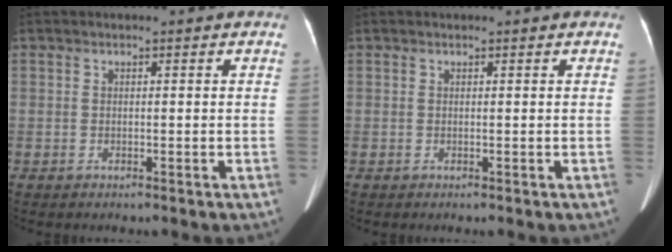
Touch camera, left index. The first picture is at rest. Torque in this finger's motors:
{"motor_torque": [0.09, -0.01, 0.04, 0.02]}